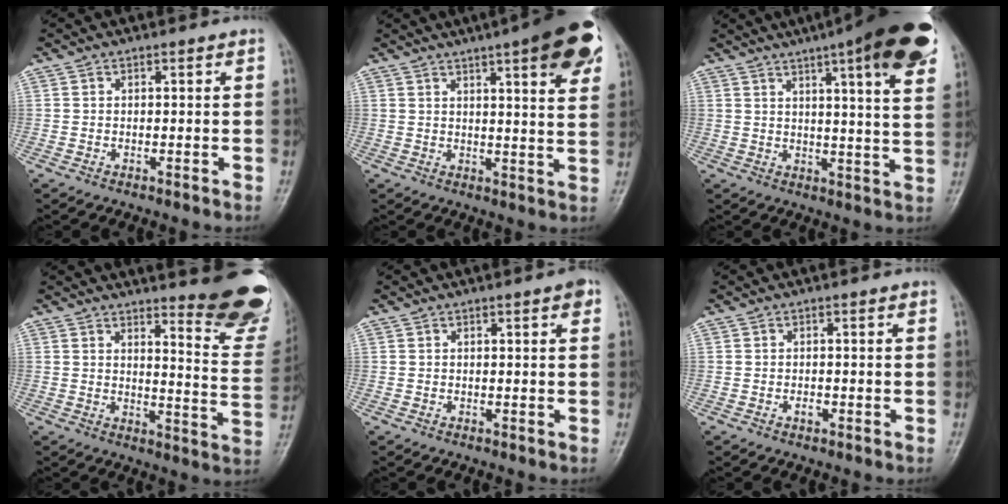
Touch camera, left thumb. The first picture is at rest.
{"total": 15.5, "force": [8.2, 3.2, 12.7], "torque": [-0.146, -0.026, 0.100]}
{"total": 20.2, "force": [11.5, 3.4, 16.2], "torque": [-0.206, -0.026, 0.141]}
{"total": 15.6, "force": [13.4, 2.3, 7.7], "torque": [-0.068, -0.148, 0.151]}
{"total": 1.9, "force": [1.0, 0.3, 1.6], "torque": [-0.021, -0.001, 0.010]}
{"total": 1.1, "force": [-0.3, 0.6, 0.8], "torque": [-0.010, 0.003, -0.005]}